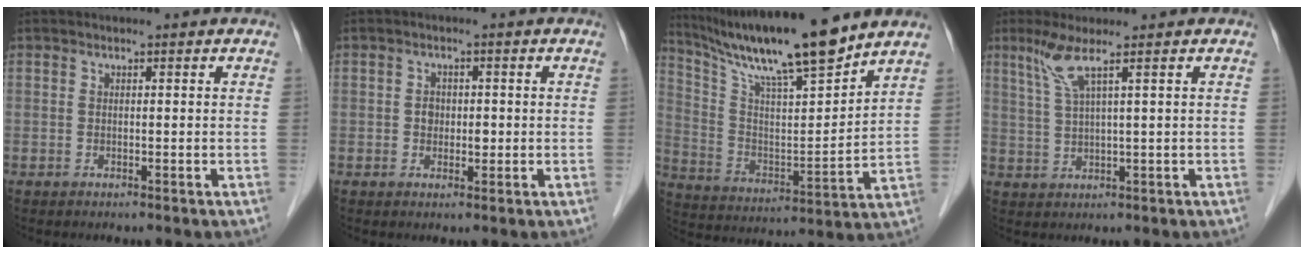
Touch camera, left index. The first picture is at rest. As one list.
[{"total": 2.2, "force": [-0.3, 1.7, 1.4], "torque": [-0.020, 0.001, -0.004]}, {"total": 17.6, "force": [14.7, 0.4, 9.7], "torque": [-0.173, -0.004, 0.260]}, {"total": 4.1, "force": [2.4, -0.5, 3.3], "torque": [-0.079, 0.002, 0.056]}]